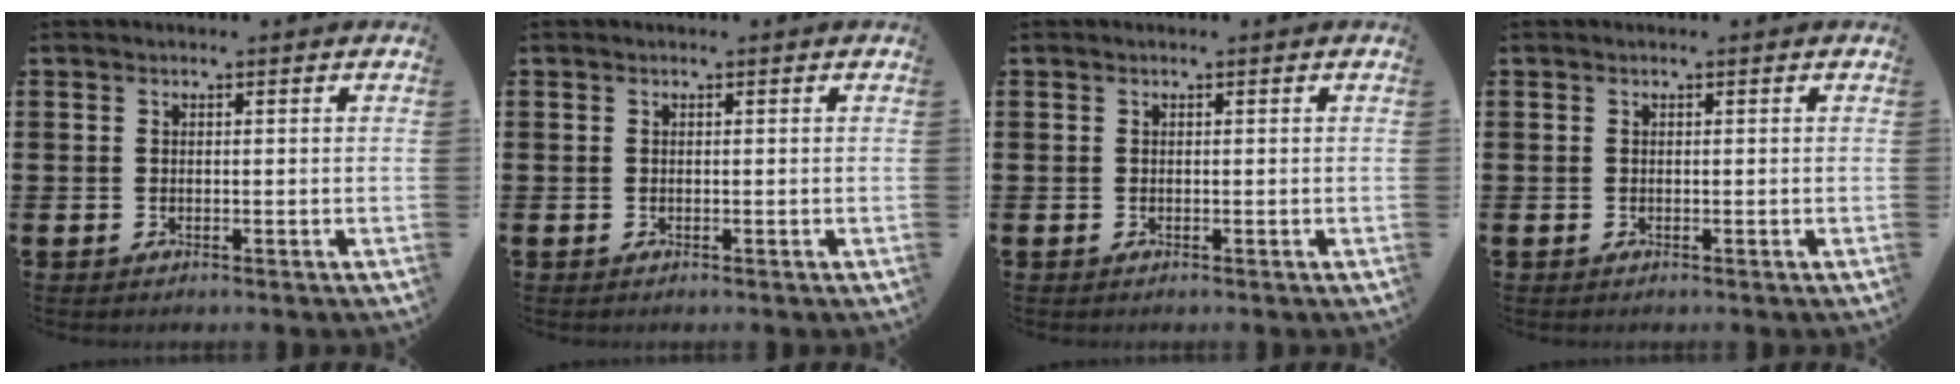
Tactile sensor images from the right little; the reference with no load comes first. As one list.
[{"total": 0.0}, {"total": 0.0}, {"total": 0.0}]